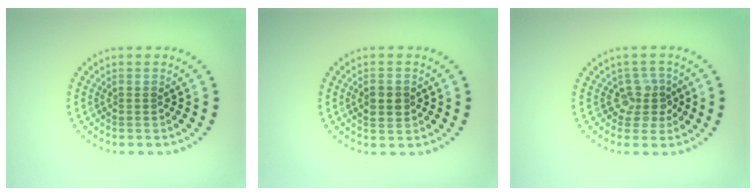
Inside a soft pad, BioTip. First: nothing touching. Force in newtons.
{"total": 2.6, "press": 2.6, "slide": 0.2}
{"total": 2.4, "press": 1.9, "slide": 1.5}